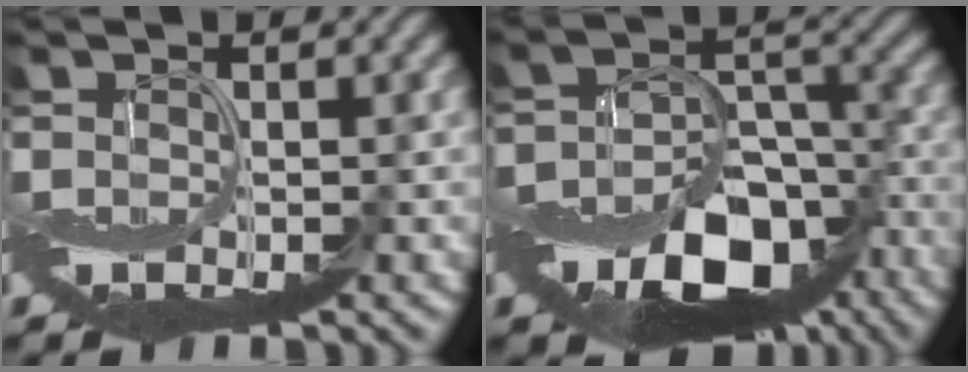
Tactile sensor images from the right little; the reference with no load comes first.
{"total": 10.9, "force": [-6.7, 5.9, 6.3], "torque": [-0.105, -0.004, -0.104]}